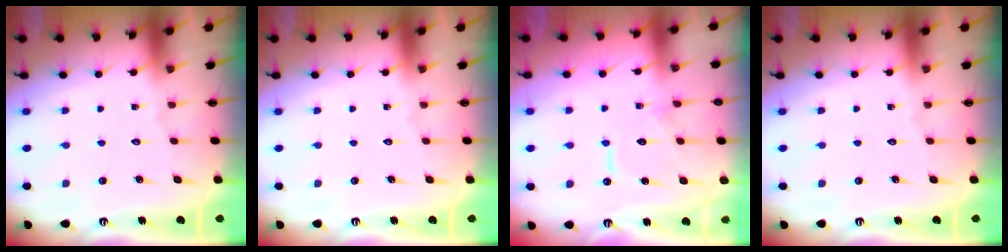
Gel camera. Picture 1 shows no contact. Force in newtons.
{"total": 0.0}
{"total": 9.8, "press": 9.7, "slide": 0.8}
{"total": 0.0}